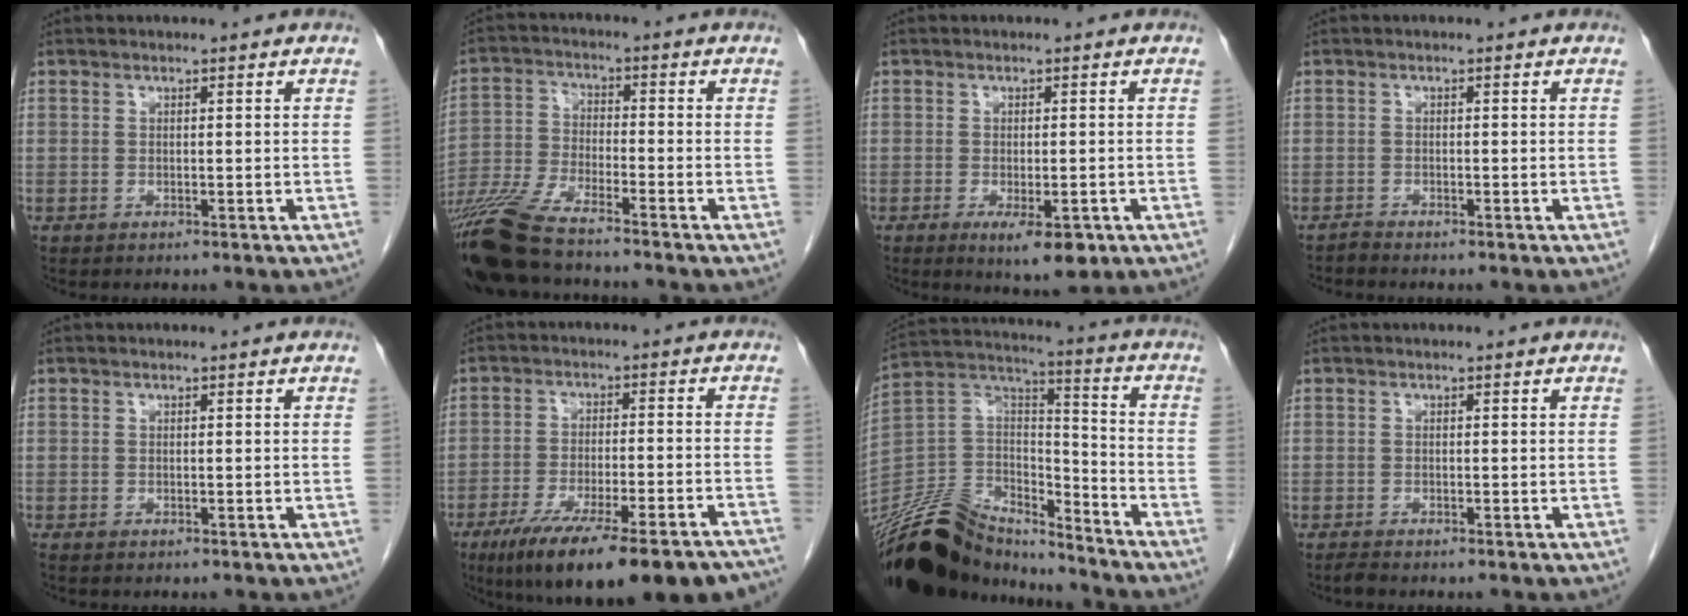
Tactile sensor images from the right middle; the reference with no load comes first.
{"total": 11.5, "force": [-9.7, 1.3, 5.9], "torque": [-0.122, -0.024, -0.185]}
{"total": 5.6, "force": [-2.7, 1.6, 4.6], "torque": [-0.066, -0.010, -0.030]}
{"total": 0.8, "force": [-0.8, -0.1, -0.1], "torque": [-0.001, -0.004, -0.017]}
{"total": 0.5, "force": [-0.5, 0.1, 0.2], "torque": [-0.007, -0.001, -0.009]}
{"total": 22.4, "force": [-17.5, 3.5, 13.5], "torque": [-0.160, -0.018, -0.252]}
{"total": 19.6, "force": [-17.6, 6.0, 6.3], "torque": [-0.129, 0.035, -0.309]}
{"total": 0.8, "force": [-0.8, 0.0, 0.3], "torque": [-0.014, -0.004, -0.016]}